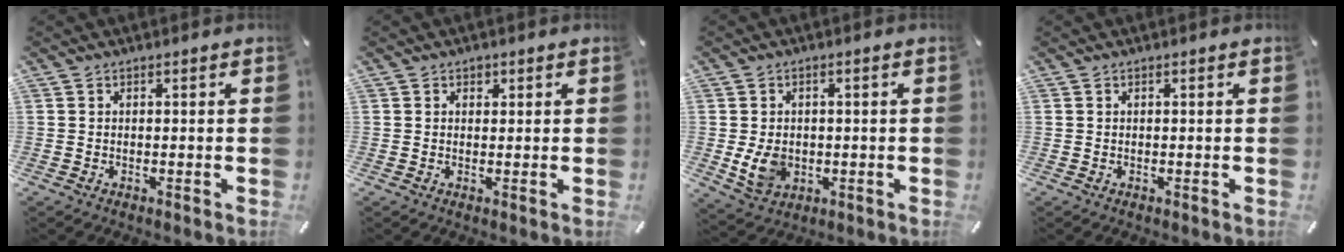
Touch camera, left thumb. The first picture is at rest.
{"total": 1.1, "force": [0.5, 0.9, 0.3], "torque": [0.003, 0.000, 0.008]}
{"total": 6.7, "force": [-0.6, 5.3, 4.0], "torque": [-0.081, -0.003, -0.012]}
{"total": 0.0}